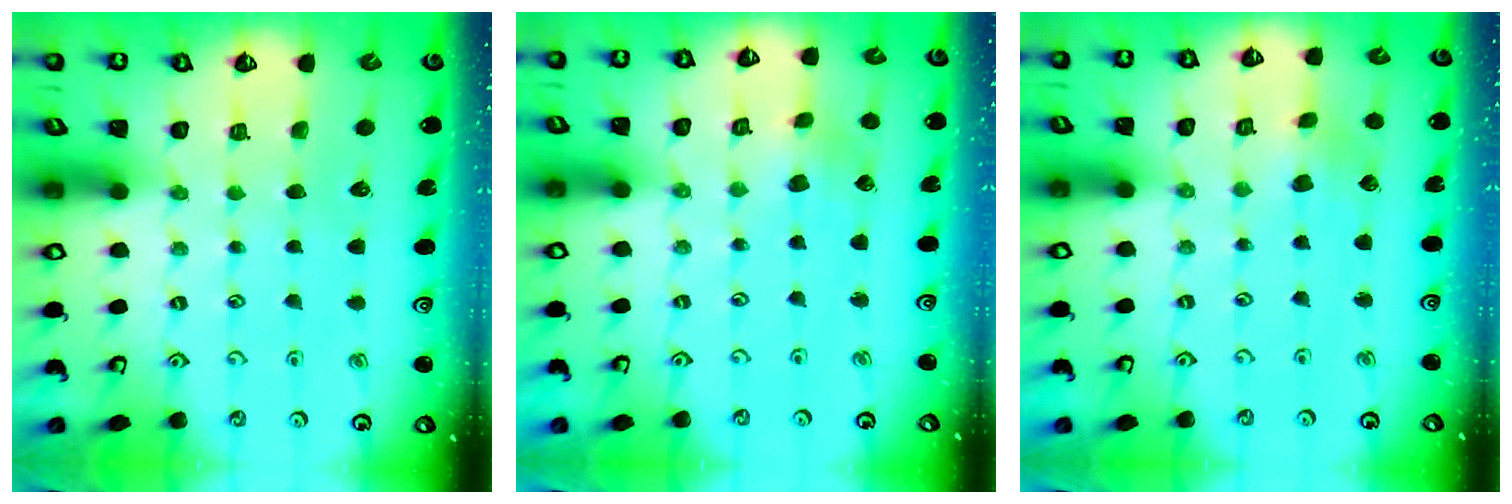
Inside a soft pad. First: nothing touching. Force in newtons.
{"total": 2.6, "press": 2.6, "slide": 0.3}
{"total": 2.6, "press": 2.6, "slide": 0.3}